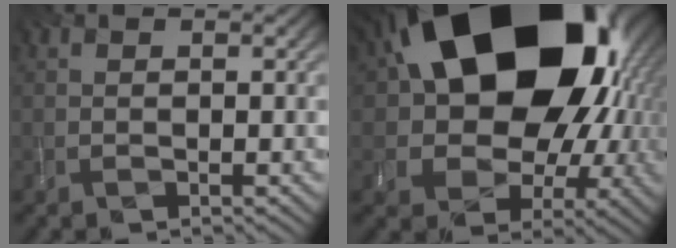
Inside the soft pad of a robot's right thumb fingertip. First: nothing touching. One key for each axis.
{"total": 23.3, "fx": 6.9, "fy": 16.2, "fz": 15.2, "tx": -0.279, "ty": -0.032, "tz": 0.152}